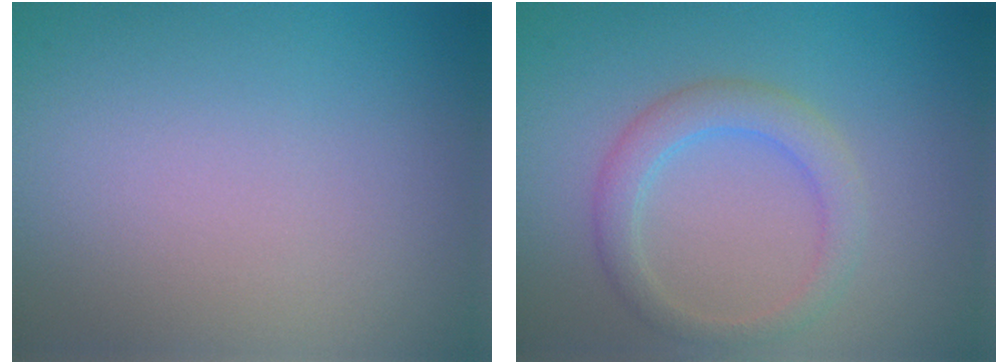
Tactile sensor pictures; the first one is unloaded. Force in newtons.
{"total": 3.0, "press": 3.0, "slide": 0.0}